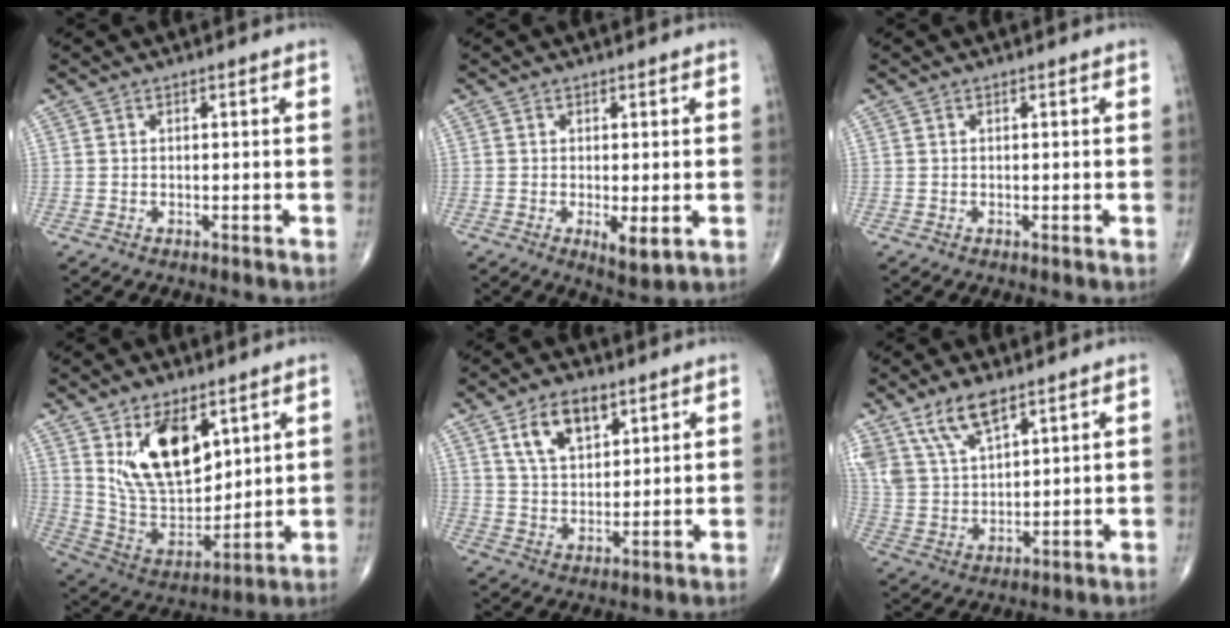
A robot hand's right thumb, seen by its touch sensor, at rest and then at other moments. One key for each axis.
{"total": 3.9, "fx": -0.8, "fy": 1.2, "fz": 3.7, "tx": -0.058, "ty": -0.014, "tz": -0.012}
{"total": 0.0}
{"total": 16.4, "fx": 7.3, "fy": 8.9, "fz": 11.8, "tx": -0.170, "ty": -0.043, "tz": 0.155}
{"total": 9.4, "fx": 4.9, "fy": 5.2, "fz": 6.2, "tx": -0.093, "ty": -0.022, "tz": 0.093}
{"total": 10.3, "fx": 6.8, "fy": 4.3, "fz": 6.4, "tx": -0.116, "ty": -0.025, "tz": 0.143}